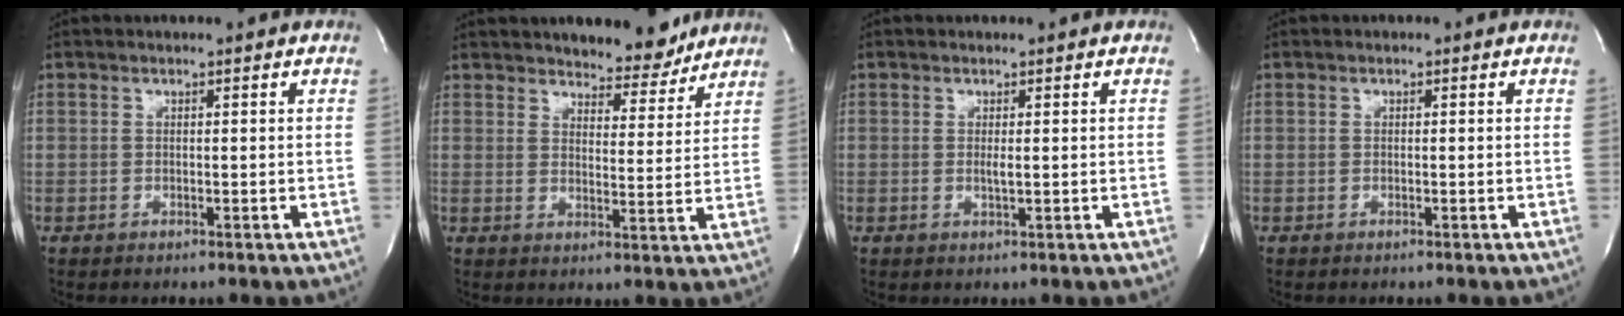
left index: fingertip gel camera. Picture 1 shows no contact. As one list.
[{"total": 7.4, "force": [6.7, 2.0, 2.4], "torque": [-0.029, -0.008, 0.095]}, {"total": 1.2, "force": [0.4, 0.0, 1.2], "torque": [-0.027, 0.000, 0.007]}, {"total": 0.0}]